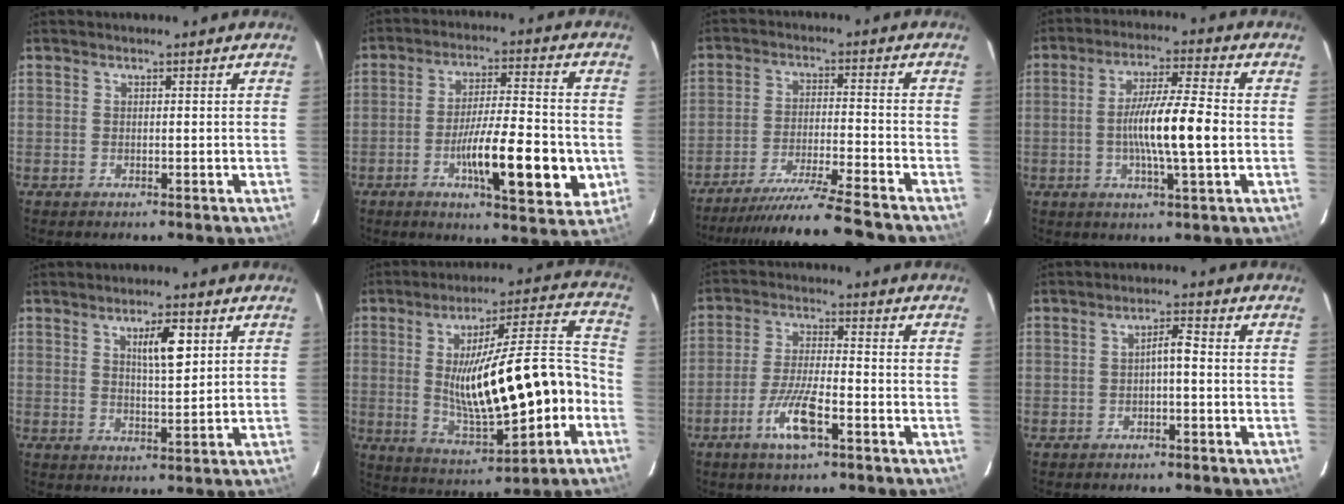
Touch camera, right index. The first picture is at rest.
{"total": 15.6, "force": [-4.2, 3.0, 14.7], "torque": [-0.227, 0.000, -0.064]}
{"total": 14.9, "force": [-13.2, -1.1, 6.8], "torque": [-0.104, -0.030, -0.213]}
{"total": 11.3, "force": [-1.2, 0.7, 11.2], "torque": [-0.200, 0.002, -0.027]}
{"total": 5.8, "force": [2.3, 1.3, 5.2], "torque": [-0.088, 0.003, 0.041]}
{"total": 21.2, "force": [-3.2, 4.3, 20.6], "torque": [-0.340, 0.016, -0.034]}
{"total": 8.0, "force": [-4.0, 1.4, 6.8], "torque": [-0.137, -0.006, -0.073]}
{"total": 2.9, "force": [-0.4, 0.6, 2.8], "torque": [-0.047, 0.012, -0.005]}